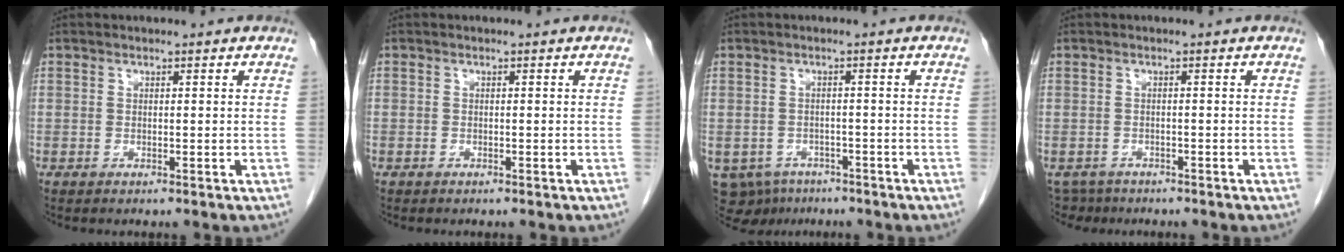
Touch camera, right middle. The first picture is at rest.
{"total": 0.0}
{"total": 7.9, "force": [-5.3, 5.6, 1.9], "torque": [-0.045, -0.003, -0.069]}
{"total": 3.8, "force": [-3.1, 2.1, -0.1], "torque": [0.004, -0.002, -0.051]}